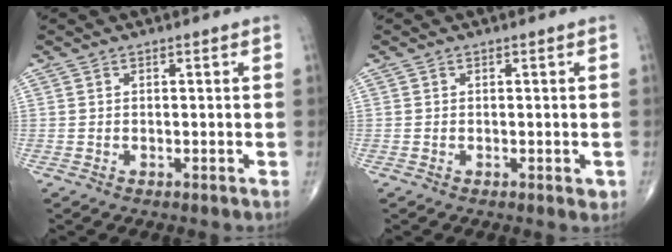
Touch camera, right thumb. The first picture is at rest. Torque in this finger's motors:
{"motor_torque": [0.26, 0.39, -0.13, -0.06, 0.03]}